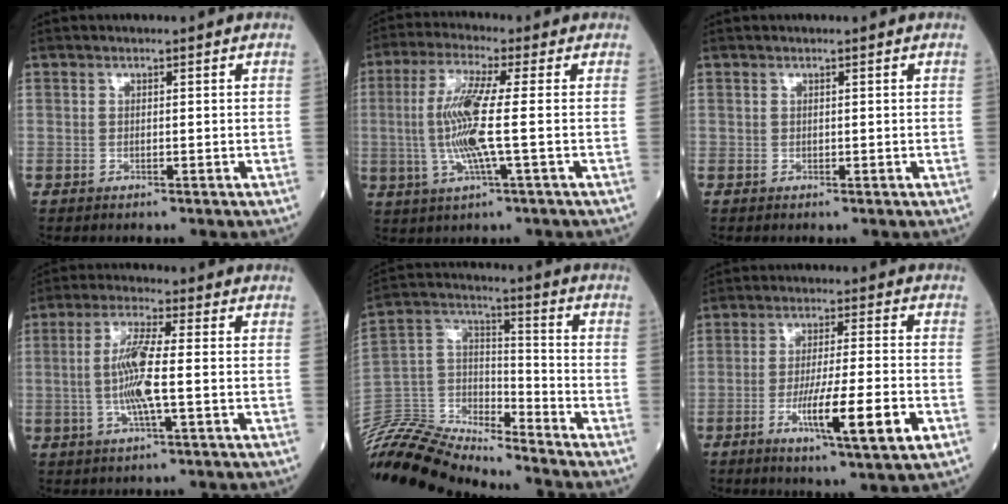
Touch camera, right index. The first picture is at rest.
{"total": 9.5, "force": [-0.4, 0.3, 9.5], "torque": [-0.205, 0.003, -0.014]}
{"total": 0.0}
{"total": 7.9, "force": [-0.6, 0.4, 7.9], "torque": [-0.160, -0.001, -0.018]}
{"total": 17.3, "force": [-16.9, 1.6, 3.0], "torque": [-0.054, 0.040, -0.305]}
{"total": 11.3, "force": [-4.0, 0.3, 10.5], "torque": [-0.173, -0.016, -0.067]}